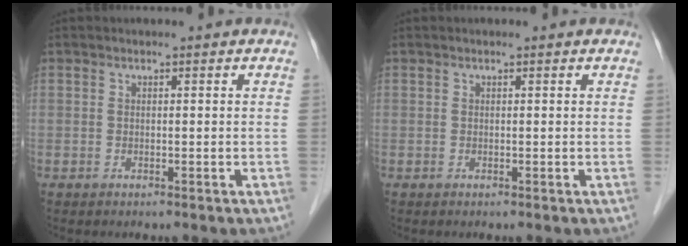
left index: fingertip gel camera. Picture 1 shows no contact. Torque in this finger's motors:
{"motor_torque": [0.62, -0.66, 0.07, -0.01]}